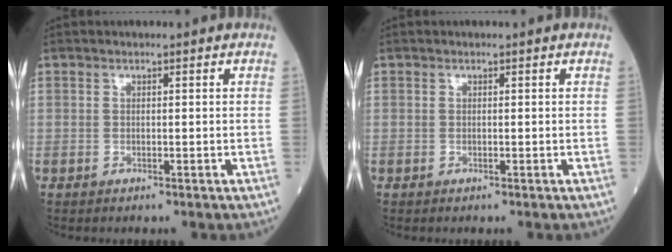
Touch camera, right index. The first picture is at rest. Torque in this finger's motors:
{"motor_torque": [0.01, 0.01, -0.03, -0.01]}